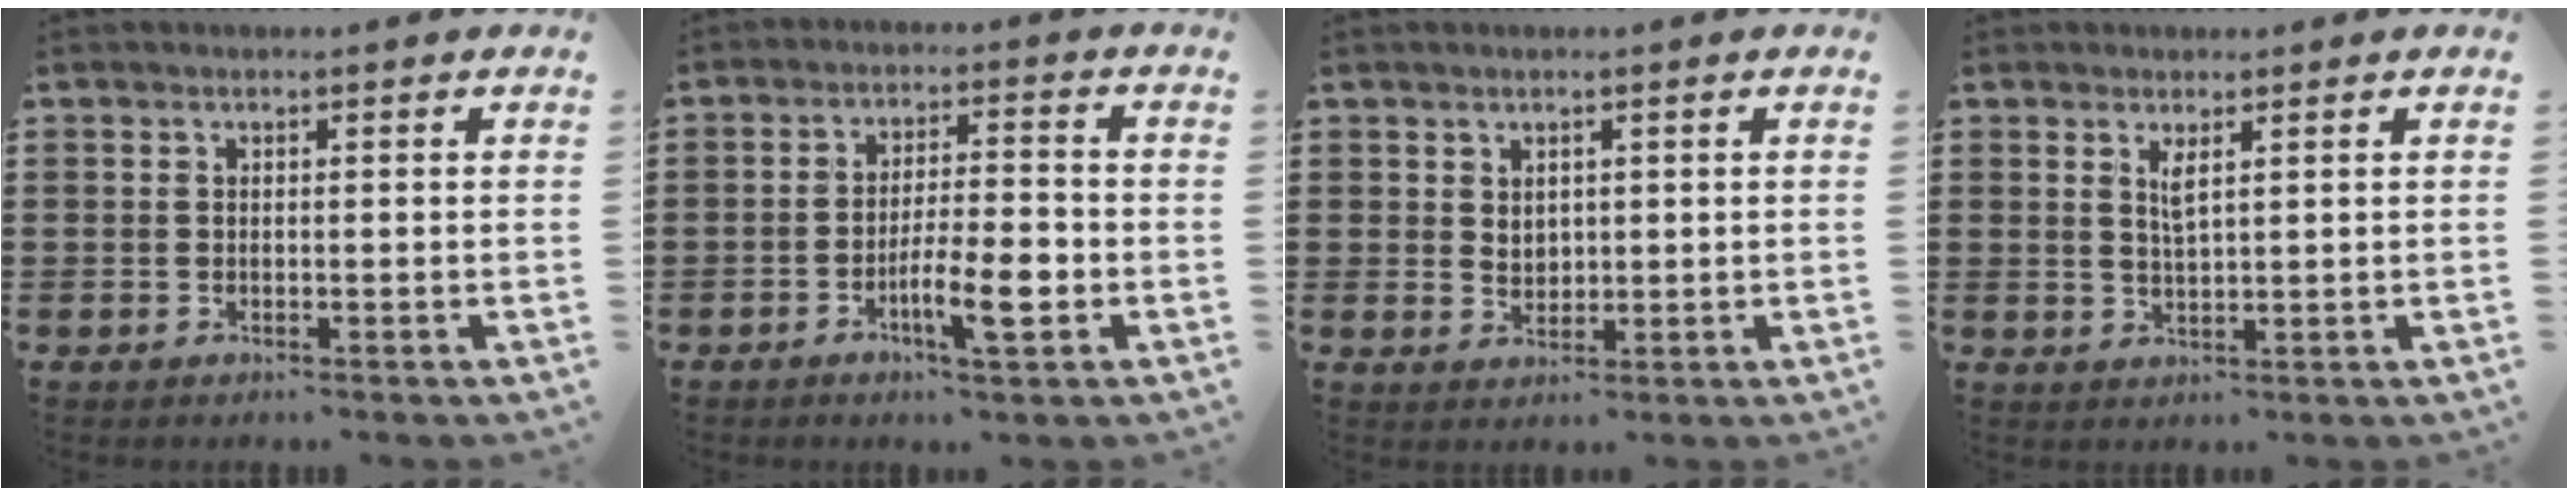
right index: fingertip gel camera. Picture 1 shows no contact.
{"total": 7.4, "force": [-2.8, 1.3, 6.7], "torque": [-0.120, -0.006, -0.051]}
{"total": 2.0, "force": [1.0, 1.5, 0.8], "torque": [-0.012, 0.004, 0.016]}
{"total": 2.3, "force": [1.3, 0.4, 1.9], "torque": [-0.040, 0.002, 0.021]}